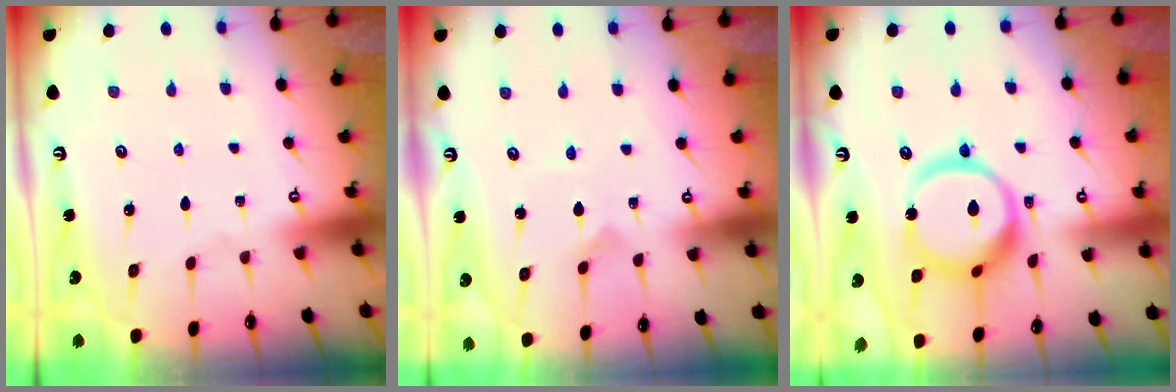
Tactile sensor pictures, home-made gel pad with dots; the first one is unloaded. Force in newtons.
{"total": 1.2, "press": 1.2, "slide": 0.1}
{"total": 16.5, "press": 16.4, "slide": 1.6}